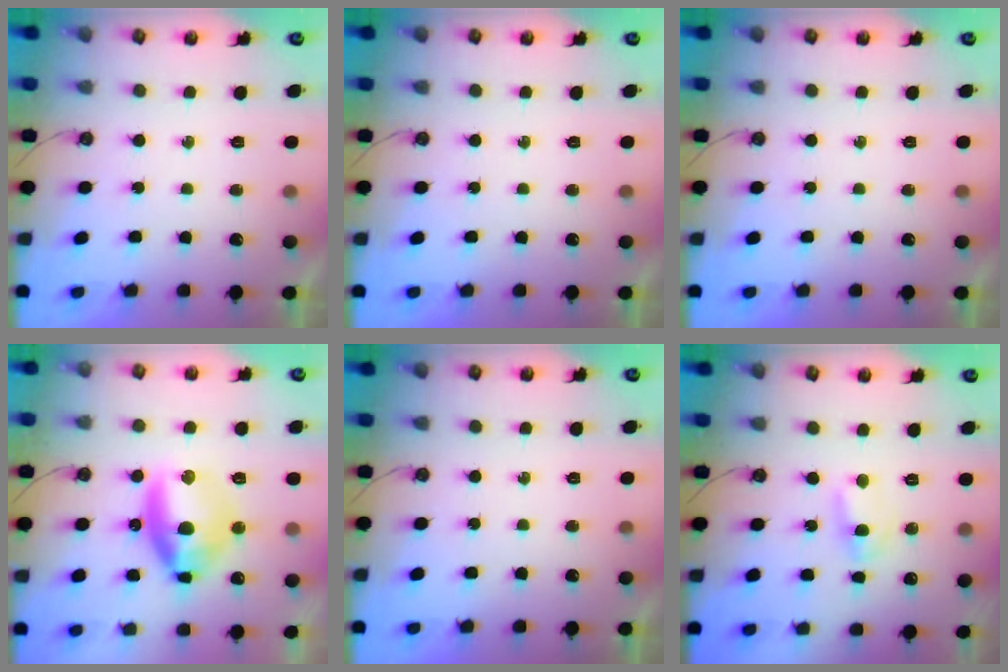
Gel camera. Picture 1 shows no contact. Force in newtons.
{"total": 0.0}
{"total": 0.0}
{"total": 12.2, "press": 12.1, "slide": 1.5}
{"total": 0.0}
{"total": 2.8, "press": 2.8, "slide": 0.3}